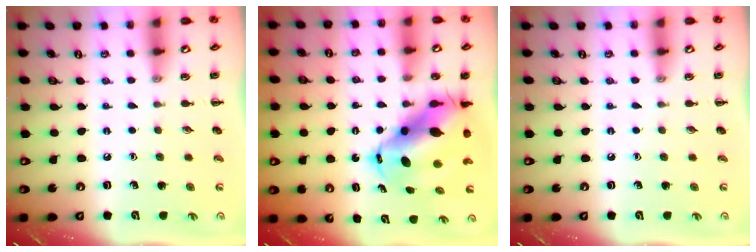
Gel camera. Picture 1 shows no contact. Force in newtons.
{"total": 12.7, "press": 12.3, "slide": 3.4}
{"total": 0.0}